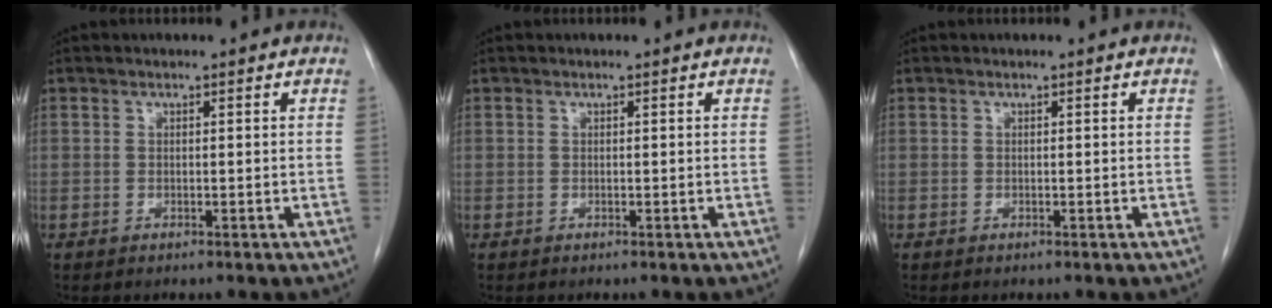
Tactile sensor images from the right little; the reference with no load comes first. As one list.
[{"total": 0.0}, {"total": 0.0}]